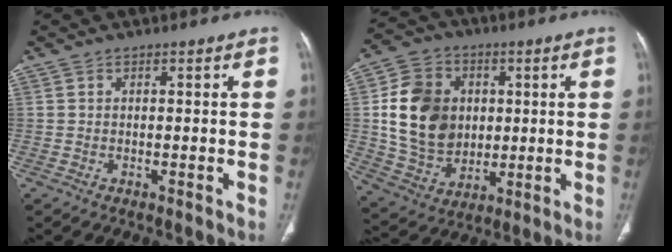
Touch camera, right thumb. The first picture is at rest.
{"total": 16.9, "force": [1.9, 13.6, 9.8], "torque": [-0.151, -0.002, 0.046]}